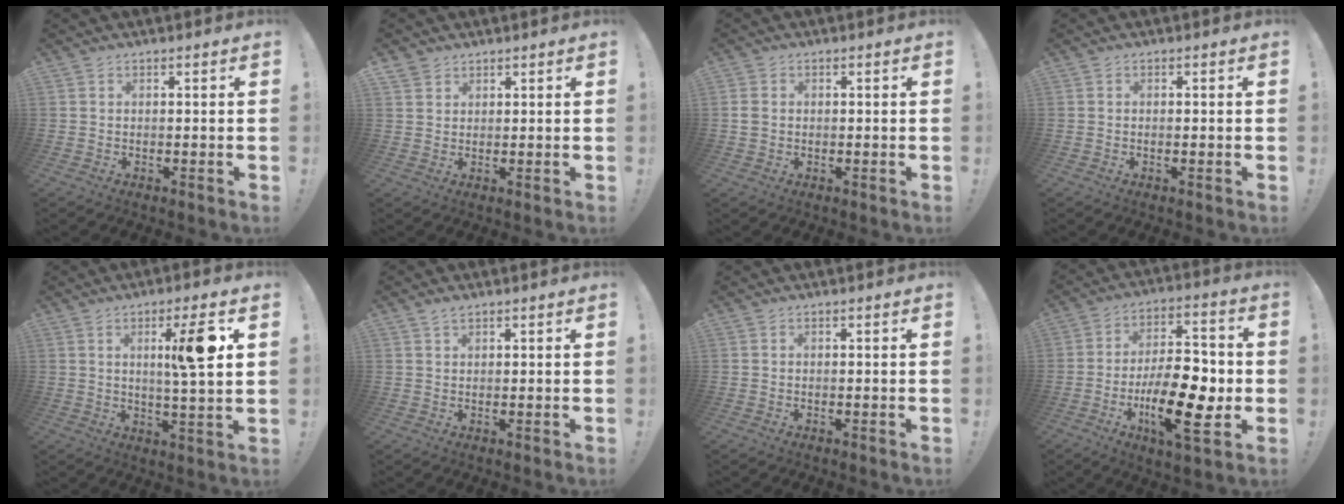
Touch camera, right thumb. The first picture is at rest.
{"total": 2.7, "force": [2.1, 1.6, 0.0], "torque": [-0.006, -0.011, 0.042]}
{"total": 2.8, "force": [0.2, 2.3, 1.6], "torque": [-0.025, 0.005, 0.005]}
{"total": 0.6, "force": [-0.2, -0.1, 0.5], "torque": [-0.001, -0.004, -0.006]}
{"total": 11.7, "force": [3.4, 0.4, 11.2], "torque": [-0.168, -0.012, 0.040]}
{"total": 1.9, "force": [1.6, 0.5, 0.9], "torque": [-0.010, -0.005, 0.028]}
{"total": 0.0}
{"total": 20.6, "force": [-5.6, 8.4, 18.0], "torque": [-0.295, 0.025, -0.085]}